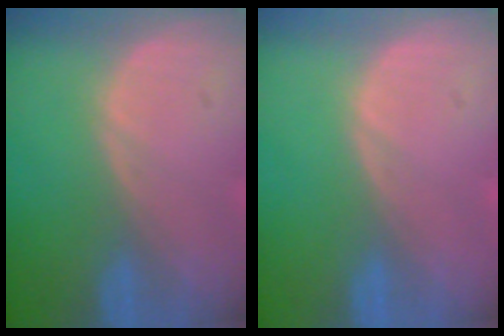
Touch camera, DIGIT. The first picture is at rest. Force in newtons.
{"total": 0.0}